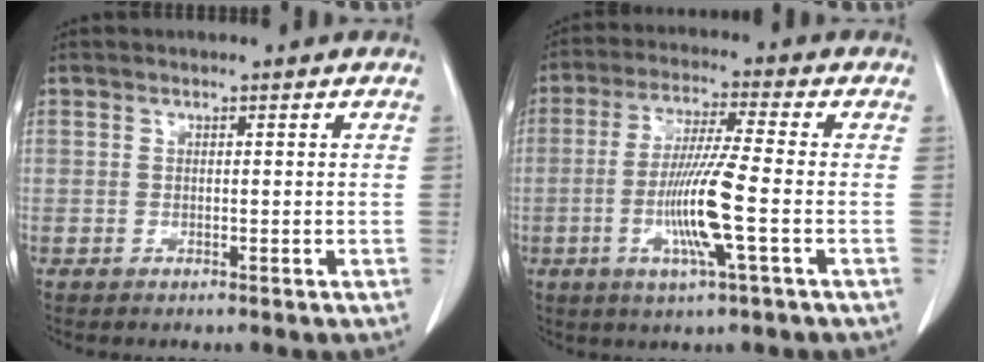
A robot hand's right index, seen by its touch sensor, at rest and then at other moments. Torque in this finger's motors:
{"motor_torque": [1.71, -0.41, 0.90, 0.13]}